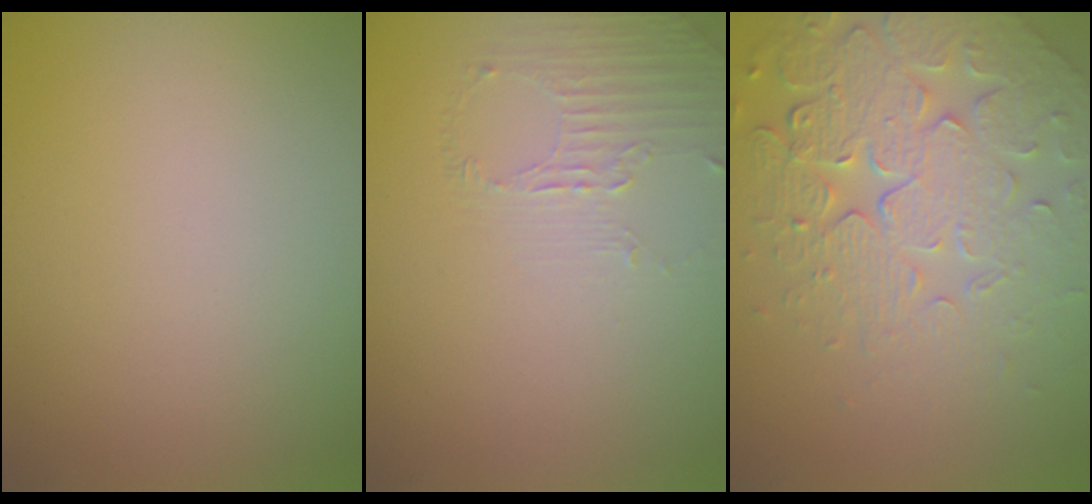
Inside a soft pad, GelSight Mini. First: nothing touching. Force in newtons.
{"total": 1.4, "press": 0.6, "slide": 1.2}
{"total": 8.0, "press": 5.8, "slide": 5.4}